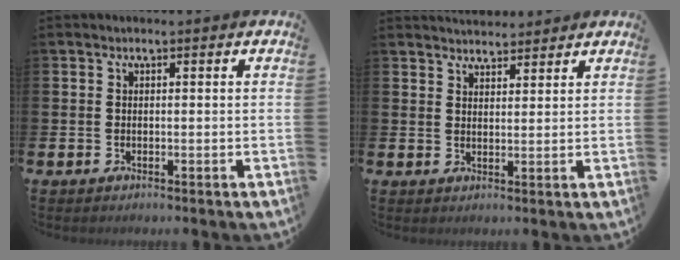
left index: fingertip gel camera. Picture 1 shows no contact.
{"total": 3.6, "force": [3.5, 0.8, -0.1], "torque": [0.003, -0.018, 0.064]}